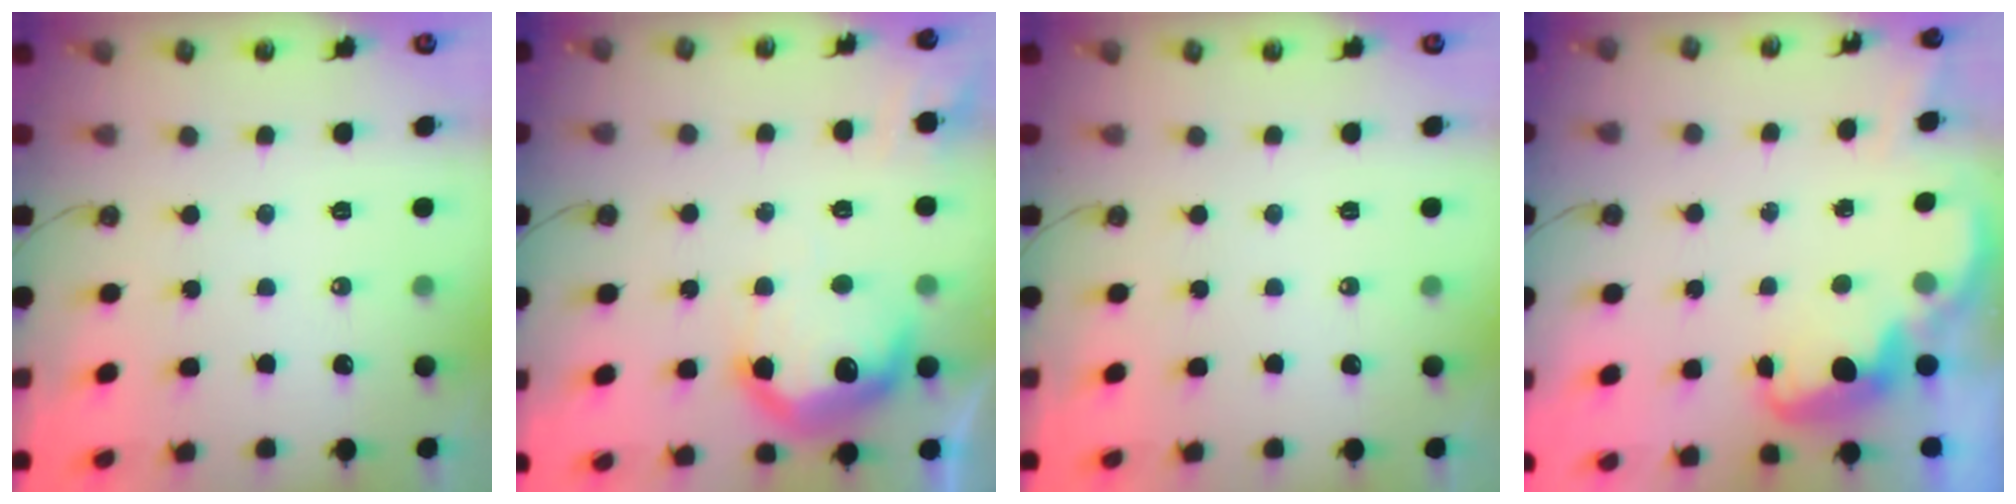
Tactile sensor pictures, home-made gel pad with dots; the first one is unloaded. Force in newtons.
{"total": 16.7, "press": 16.7, "slide": 1.1}
{"total": 0.0}
{"total": 2.7, "press": 2.6, "slide": 0.5}